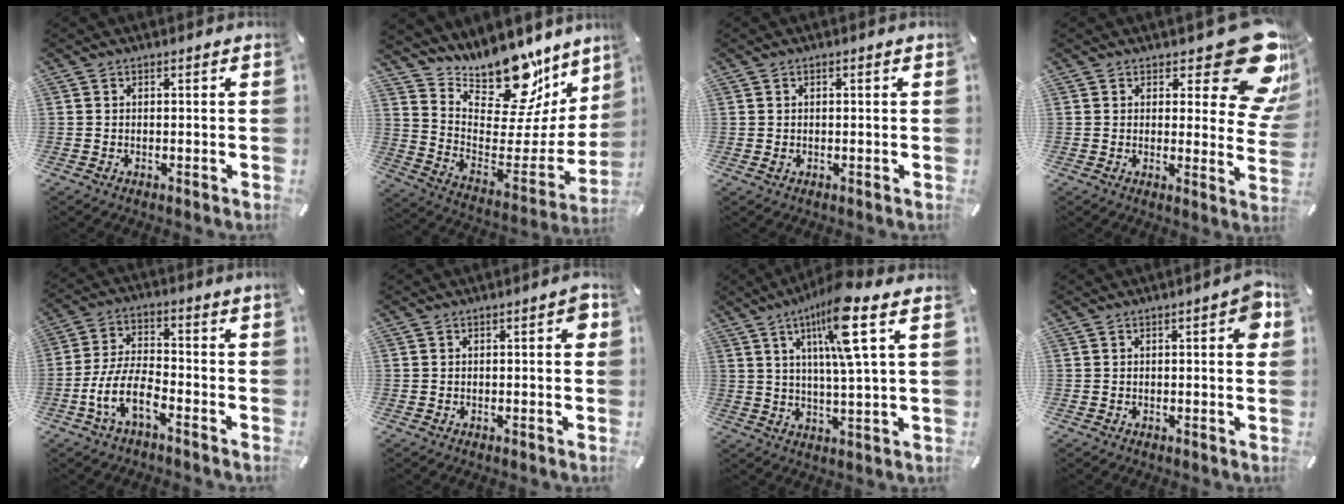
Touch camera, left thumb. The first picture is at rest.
{"total": 19.4, "force": [16.5, 8.4, 6.0], "torque": [-0.078, -0.147, 0.282]}
{"total": 0.7, "force": [0.0, 0.6, 0.3], "torque": [0.002, -0.001, -0.002]}
{"total": 18.3, "force": [10.6, 7.5, 12.9], "torque": [-0.147, -0.084, 0.179]}
{"total": 9.8, "force": [-5.3, 3.7, 7.4], "torque": [-0.163, 0.007, -0.098]}
{"total": 2.8, "force": [0.1, 1.2, 2.6], "torque": [-0.041, 0.005, -0.001]}
{"total": 13.3, "force": [5.7, 2.1, 11.9], "torque": [-0.202, -0.011, 0.091]}
{"total": 5.1, "force": [1.0, 1.8, 4.7], "torque": [-0.058, 0.001, 0.008]}